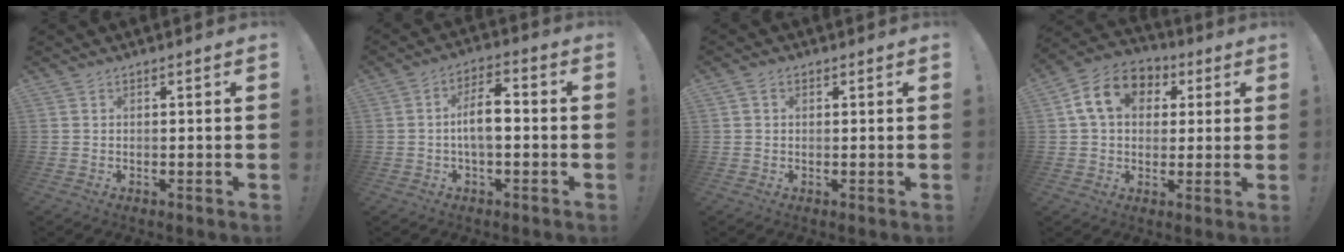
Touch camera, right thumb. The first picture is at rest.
{"total": 8.5, "force": [-0.9, 3.6, 7.6], "torque": [-0.134, 0.008, -0.022]}
{"total": 1.4, "force": [0.4, 1.1, 0.7], "torque": [-0.010, 0.002, 0.007]}
{"total": 14.0, "force": [4.3, 10.5, 8.2], "torque": [-0.131, 0.008, 0.087]}